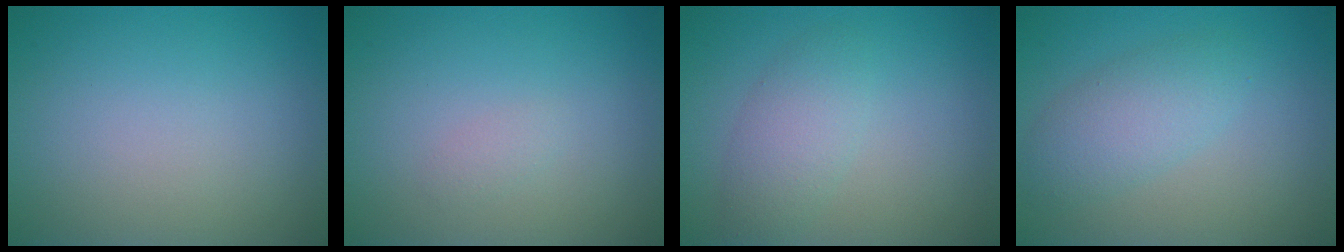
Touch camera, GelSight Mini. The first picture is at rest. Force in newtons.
{"total": 0.7, "press": 0.7, "slide": 0.0}
{"total": 2.8, "press": 2.8, "slide": 0.1}
{"total": 3.3, "press": 3.3, "slide": 0.0}